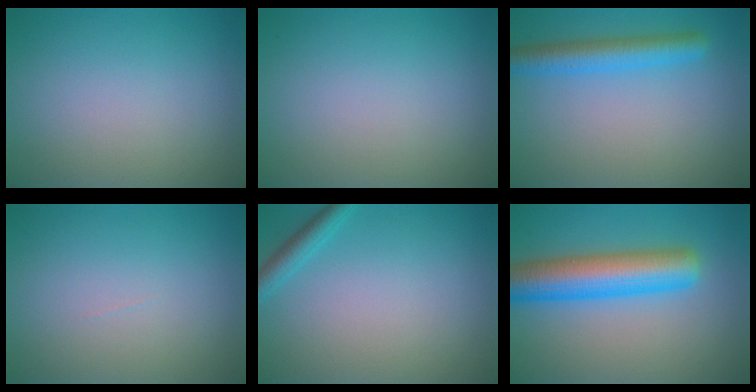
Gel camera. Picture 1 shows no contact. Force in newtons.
{"total": 0.0}
{"total": 3.8, "press": 3.8, "slide": 0.2}
{"total": 0.0}
{"total": 1.9, "press": 1.9, "slide": 0.1}
{"total": 7.6, "press": 7.6, "slide": 0.2}